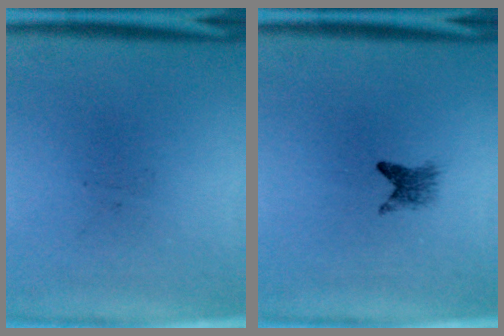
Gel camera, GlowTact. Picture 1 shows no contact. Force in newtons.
{"total": 2.0}